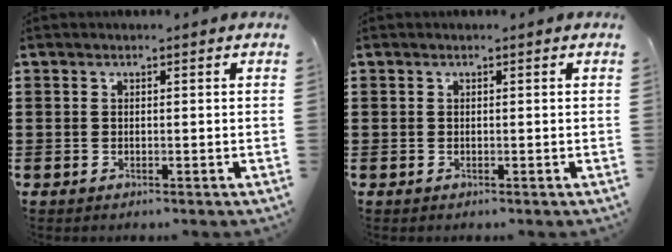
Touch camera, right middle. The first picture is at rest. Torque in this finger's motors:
{"motor_torque": [0.00, 0.00, -0.03, 0.00]}